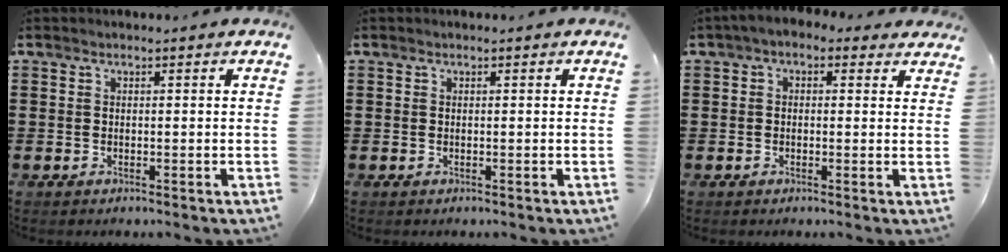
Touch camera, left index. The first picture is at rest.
{"total": 0.0}
{"total": 1.5, "force": [-0.2, 1.2, 0.8], "torque": [-0.020, 0.009, -0.008]}